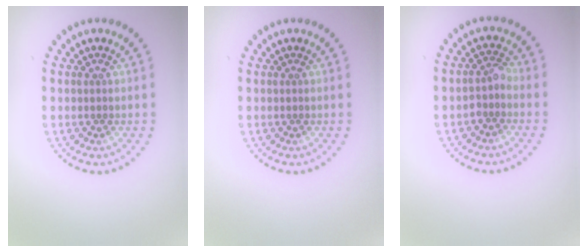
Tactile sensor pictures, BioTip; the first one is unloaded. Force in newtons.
{"total": 0.0}
{"total": 1.7, "press": 1.4, "slide": 0.9}